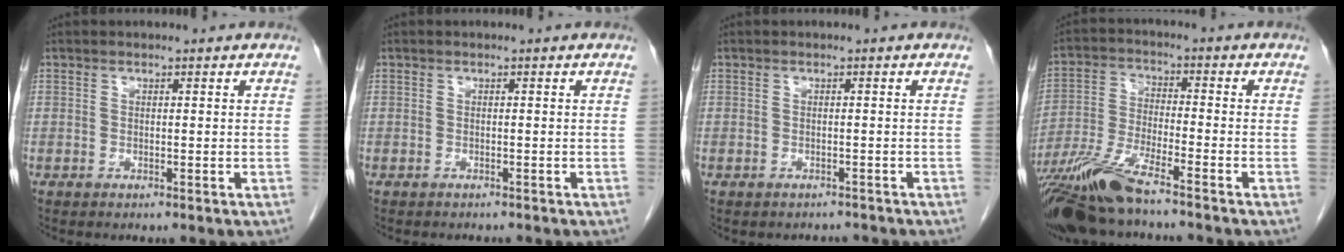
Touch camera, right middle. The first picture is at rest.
{"total": 1.4, "force": [-1.3, 0.4, 0.3], "torque": [-0.010, -0.002, -0.016]}
{"total": 1.7, "force": [-1.5, 0.8, 0.0], "torque": [0.000, 0.001, -0.020]}
{"total": 10.9, "force": [-8.6, 0.6, 6.7], "torque": [-0.141, -0.026, -0.163]}